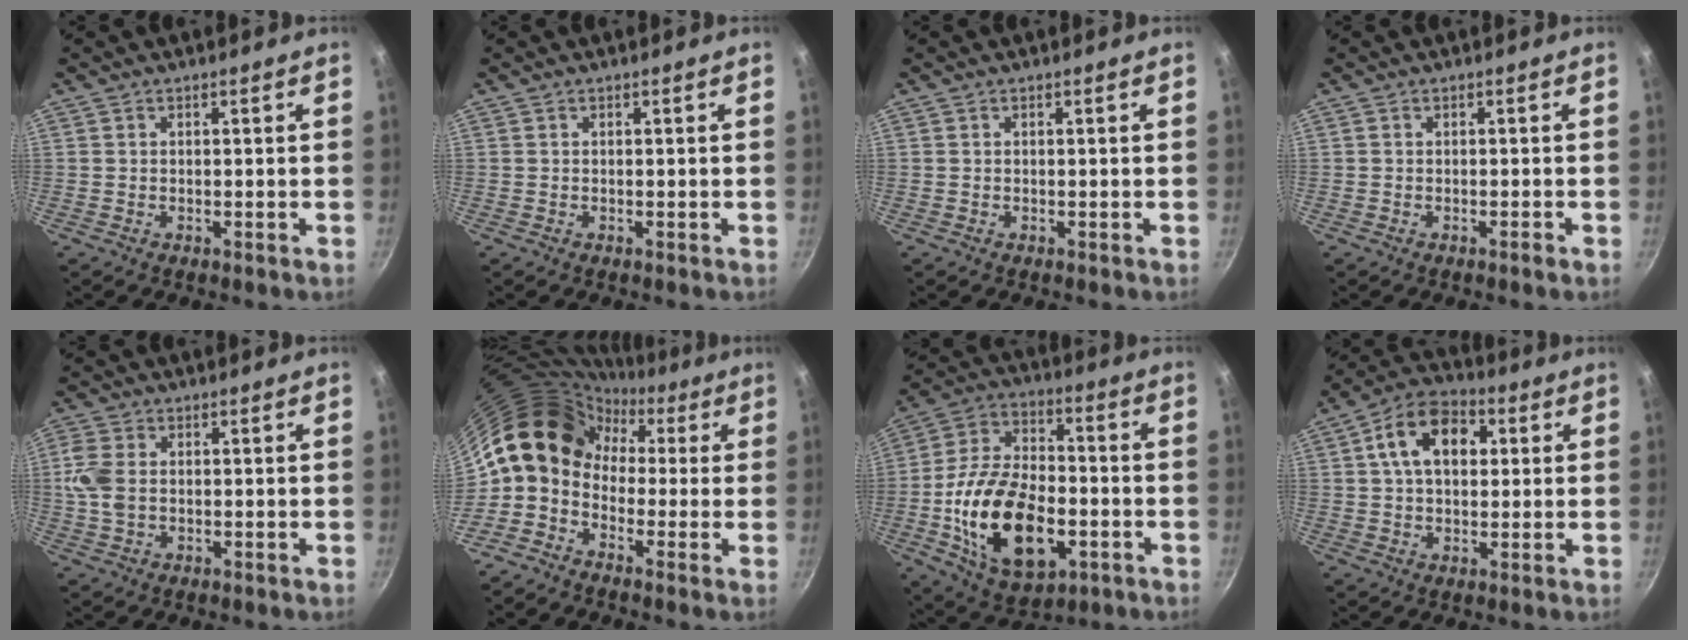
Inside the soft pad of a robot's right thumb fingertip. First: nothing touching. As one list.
[{"total": 0.0}, {"total": 0.0}, {"total": 0.8, "force": [-0.5, 0.1, 0.5], "torque": [-0.014, 0.007, -0.010]}, {"total": 6.1, "force": [0.3, 4.1, 4.4], "torque": [-0.099, 0.005, 0.003]}, {"total": 13.2, "force": [0.3, 10.7, 7.8], "torque": [-0.108, 0.047, -0.021]}, {"total": 22.6, "force": [-5.4, 13.2, 17.6], "torque": [-0.305, 0.027, -0.087]}, {"total": 12.7, "force": [3.0, 8.5, 9.0], "torque": [-0.120, 0.018, 0.035]}]